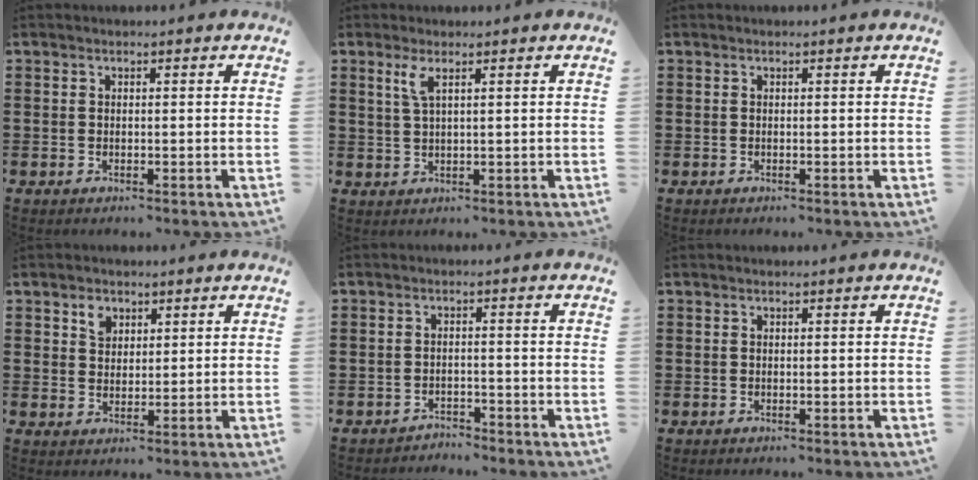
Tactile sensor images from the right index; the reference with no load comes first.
{"total": 2.6, "force": [1.3, 0.4, 2.2], "torque": [-0.047, 0.002, 0.022]}
{"total": 0.0}
{"total": 2.9, "force": [1.9, 2.0, 0.9], "torque": [-0.017, 0.003, 0.033]}
{"total": 2.1, "force": [-2.0, 0.2, -0.2], "torque": [-0.004, 0.002, -0.045]}
{"total": 0.0}